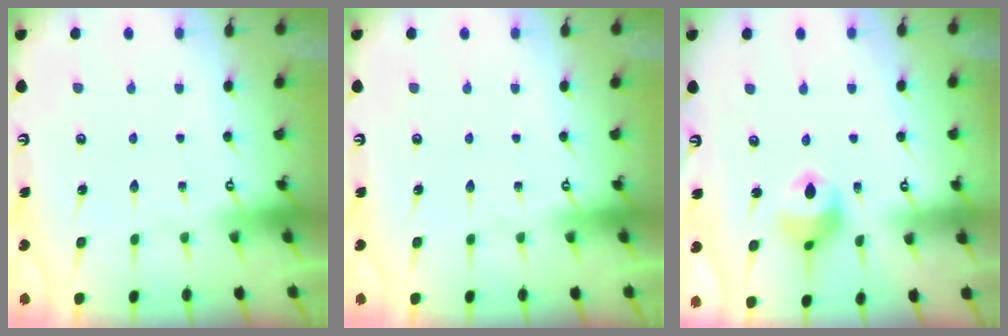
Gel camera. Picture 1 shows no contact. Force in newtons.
{"total": 0.0}
{"total": 8.8, "press": 8.7, "slide": 0.6}